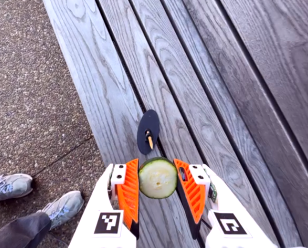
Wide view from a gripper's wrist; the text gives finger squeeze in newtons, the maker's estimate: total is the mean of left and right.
{"total": 11.1, "left": 11.3, "right": 10.8}